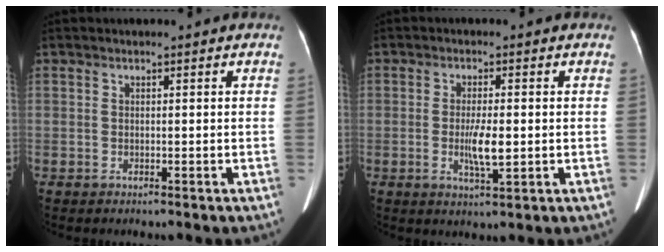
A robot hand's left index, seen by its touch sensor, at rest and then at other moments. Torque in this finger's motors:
{"motor_torque": [0.00, 0.08, 0.14, 0.02]}